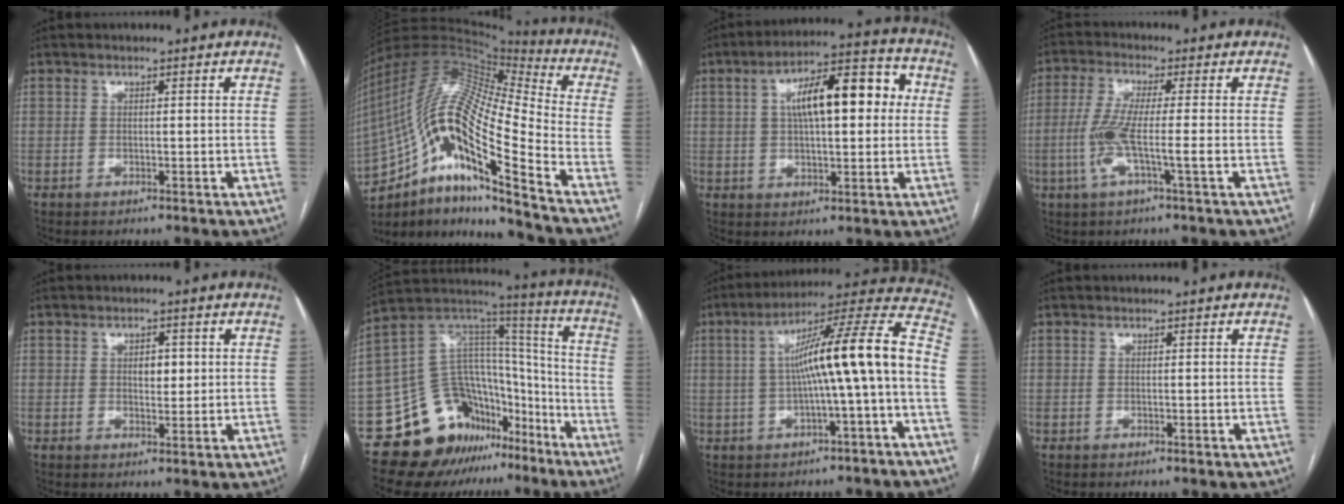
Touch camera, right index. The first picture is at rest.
{"total": 20.8, "force": [-11.7, 2.1, 17.1], "torque": [-0.350, 0.016, -0.211]}
{"total": 13.6, "force": [2.6, 4.5, 12.5], "torque": [-0.198, 0.043, 0.036]}
{"total": 7.0, "force": [-1.6, -0.2, 6.8], "torque": [-0.147, -0.002, -0.037]}
{"total": 2.9, "force": [0.6, 1.6, 2.4], "torque": [-0.033, 0.000, 0.010]}
{"total": 18.8, "force": [-12.4, 11.7, 7.8], "torque": [-0.112, 0.104, -0.198]}
{"total": 15.6, "force": [-1.5, 0.1, 15.5], "torque": [-0.230, 0.039, -0.025]}
{"total": 0.0}